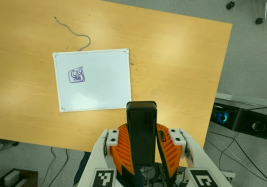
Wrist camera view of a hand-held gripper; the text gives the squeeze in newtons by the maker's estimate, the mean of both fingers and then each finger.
{"total": 11.4, "left": 8.7, "right": 14.1}